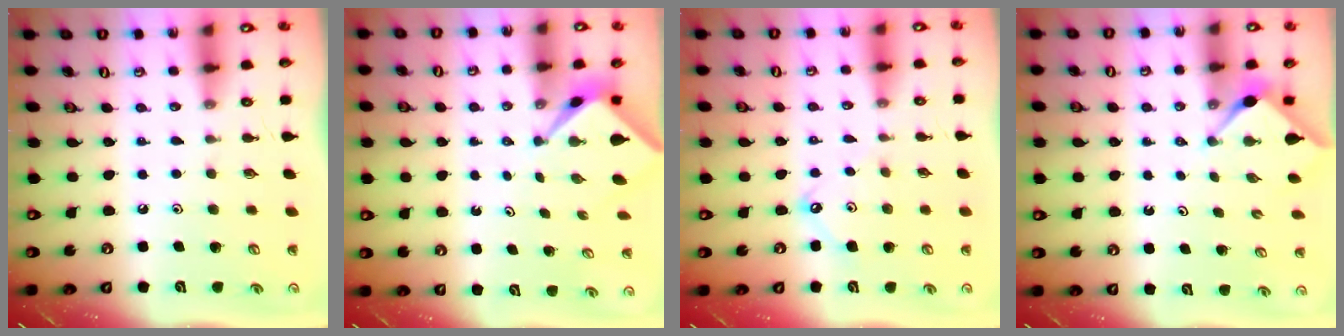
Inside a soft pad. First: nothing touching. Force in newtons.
{"total": 1.7, "press": 1.7, "slide": 0.1}
{"total": 6.8, "press": 6.7, "slide": 0.8}
{"total": 3.0, "press": 3.0, "slide": 0.3}